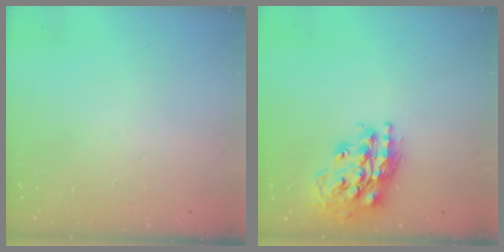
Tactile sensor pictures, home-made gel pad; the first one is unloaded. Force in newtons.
{"total": 18.4, "press": 18.3, "slide": 1.7}